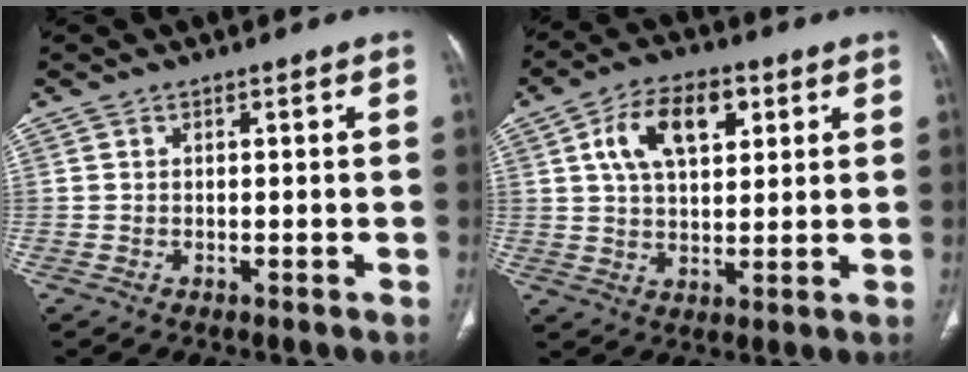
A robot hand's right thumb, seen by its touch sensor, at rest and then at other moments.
{"total": 12.2, "force": [4.4, 6.9, 9.1], "torque": [-0.139, 0.000, 0.075]}